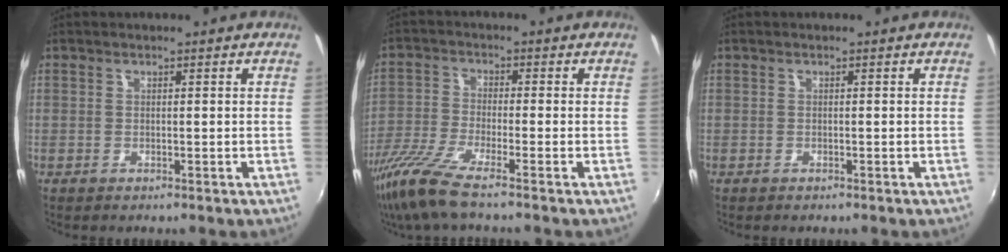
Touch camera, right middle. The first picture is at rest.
{"total": 8.8, "force": [-6.7, 0.1, 5.7], "torque": [-0.131, -0.026, -0.132]}
{"total": 0.0}